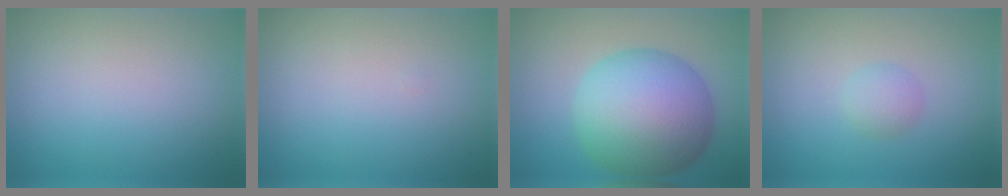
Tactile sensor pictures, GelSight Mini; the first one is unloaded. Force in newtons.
{"total": 0.0}
{"total": 12.1, "press": 12.1, "slide": 0.1}
{"total": 1.5, "press": 1.5, "slide": 0.1}